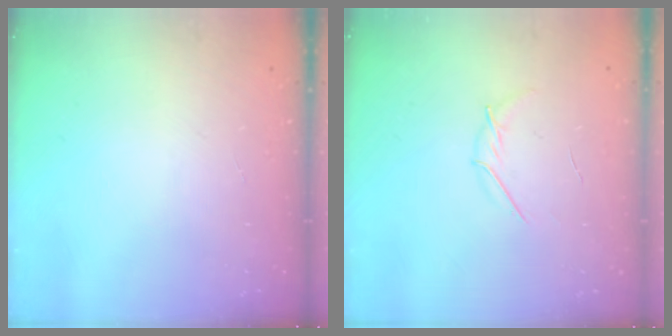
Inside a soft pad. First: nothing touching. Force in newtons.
{"total": 3.8, "press": 3.6, "slide": 1.1}